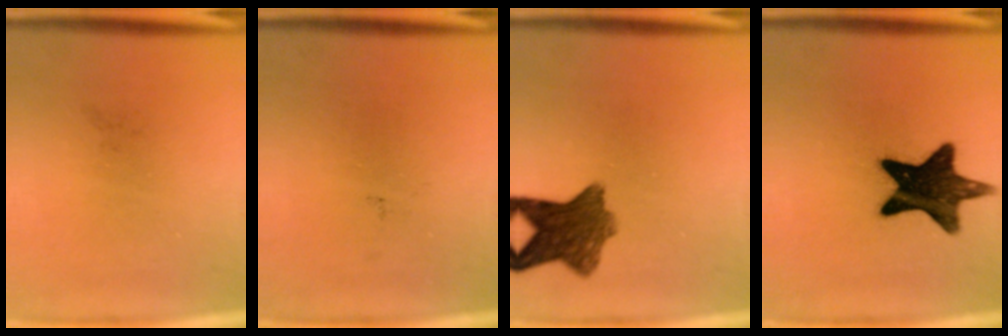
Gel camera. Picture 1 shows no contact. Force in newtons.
{"total": 0.0}
{"total": 8.6}
{"total": 15.3}